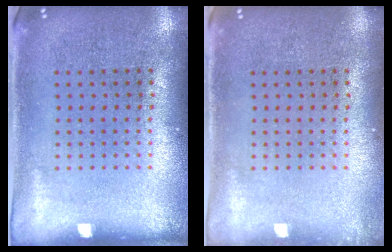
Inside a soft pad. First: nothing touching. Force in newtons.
{"total": 0.7, "press": 0.7, "slide": 0.1}